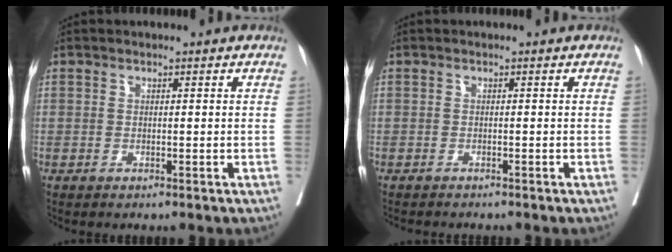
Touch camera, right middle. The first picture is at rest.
{"total": 2.6, "force": [-2.4, 0.4, 0.8], "torque": [-0.014, -0.007, -0.033]}